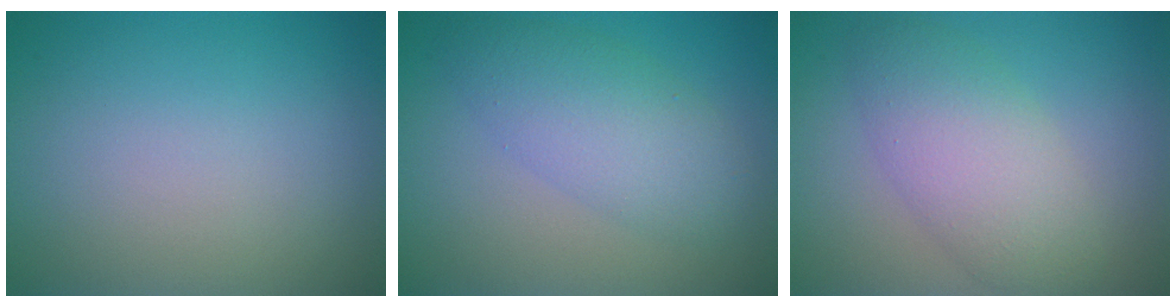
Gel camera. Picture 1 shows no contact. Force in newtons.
{"total": 4.7, "press": 4.7, "slide": 0.2}
{"total": 5.3, "press": 5.3, "slide": 0.2}